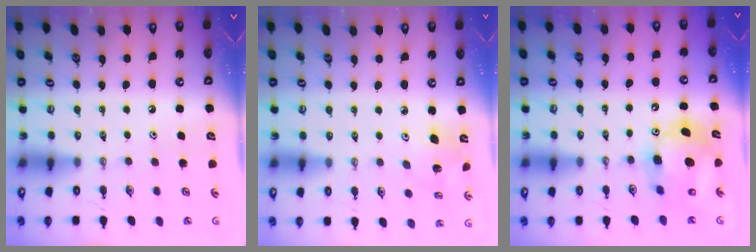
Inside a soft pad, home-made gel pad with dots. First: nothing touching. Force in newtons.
{"total": 5.7, "press": 5.5, "slide": 1.5}
{"total": 13.7, "press": 13.5, "slide": 2.3}